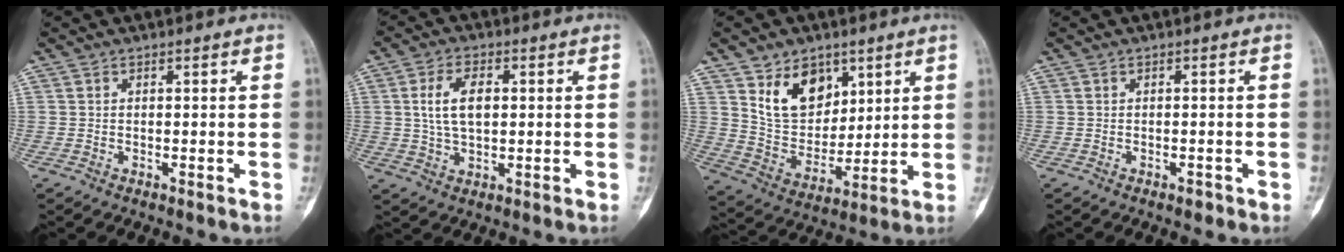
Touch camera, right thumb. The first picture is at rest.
{"total": 7.7, "force": [1.2, 4.4, 6.3], "torque": [-0.111, 0.004, 0.024]}
{"total": 12.5, "force": [6.4, 8.6, 6.5], "torque": [-0.074, -0.045, 0.129]}
{"total": 1.2, "force": [-0.7, 0.6, 0.7], "torque": [-0.008, 0.002, -0.009]}